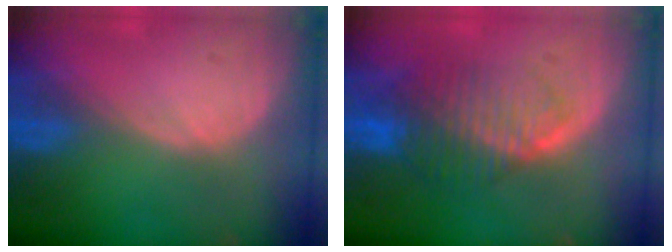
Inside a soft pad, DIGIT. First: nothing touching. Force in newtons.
{"total": 8.4, "press": 7.2, "slide": 4.3}